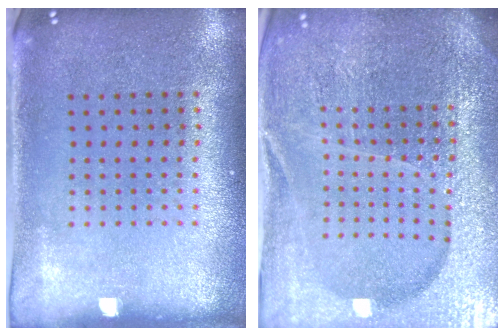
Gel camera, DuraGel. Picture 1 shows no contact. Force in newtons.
{"total": 5.7, "press": 5.1, "slide": 2.5}